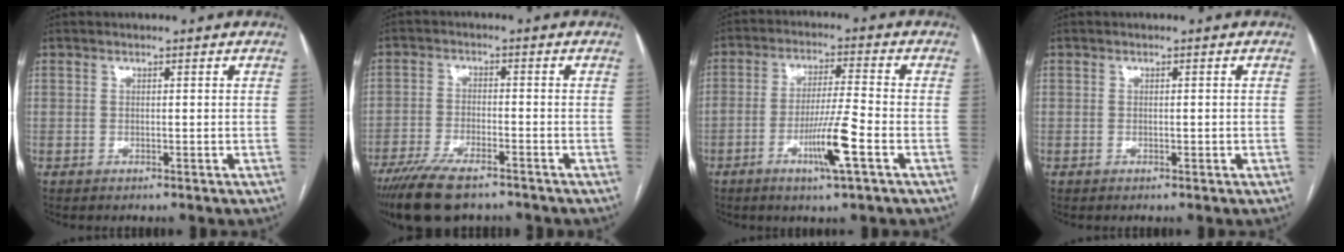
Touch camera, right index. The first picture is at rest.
{"total": 10.7, "force": [-8.3, 2.7, 6.2], "torque": [-0.110, -0.022, -0.141]}
{"total": 8.6, "force": [-3.6, -0.2, 7.8], "torque": [-0.145, -0.007, -0.065]}
{"total": 0.6, "force": [-0.1, 0.3, 0.4], "torque": [-0.009, 0.003, 0.000]}